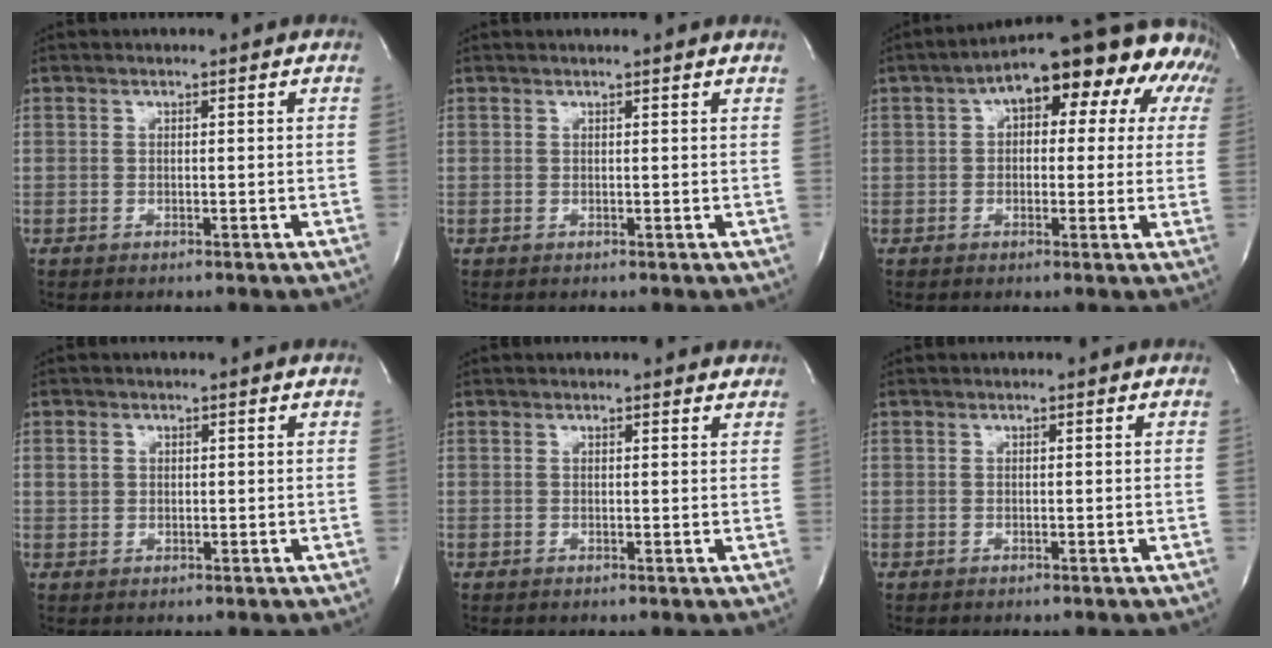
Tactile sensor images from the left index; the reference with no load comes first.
{"total": 1.6, "force": [1.5, -0.4, 0.5], "torque": [-0.018, 0.000, 0.021]}
{"total": 17.7, "force": [9.5, 7.8, 12.7], "torque": [-0.173, 0.067, 0.114]}
{"total": 1.6, "force": [0.6, 1.3, 0.6], "torque": [-0.012, 0.007, 0.012]}
{"total": 3.5, "force": [3.4, 0.7, 0.8], "torque": [-0.014, 0.000, 0.026]}
{"total": 0.0}